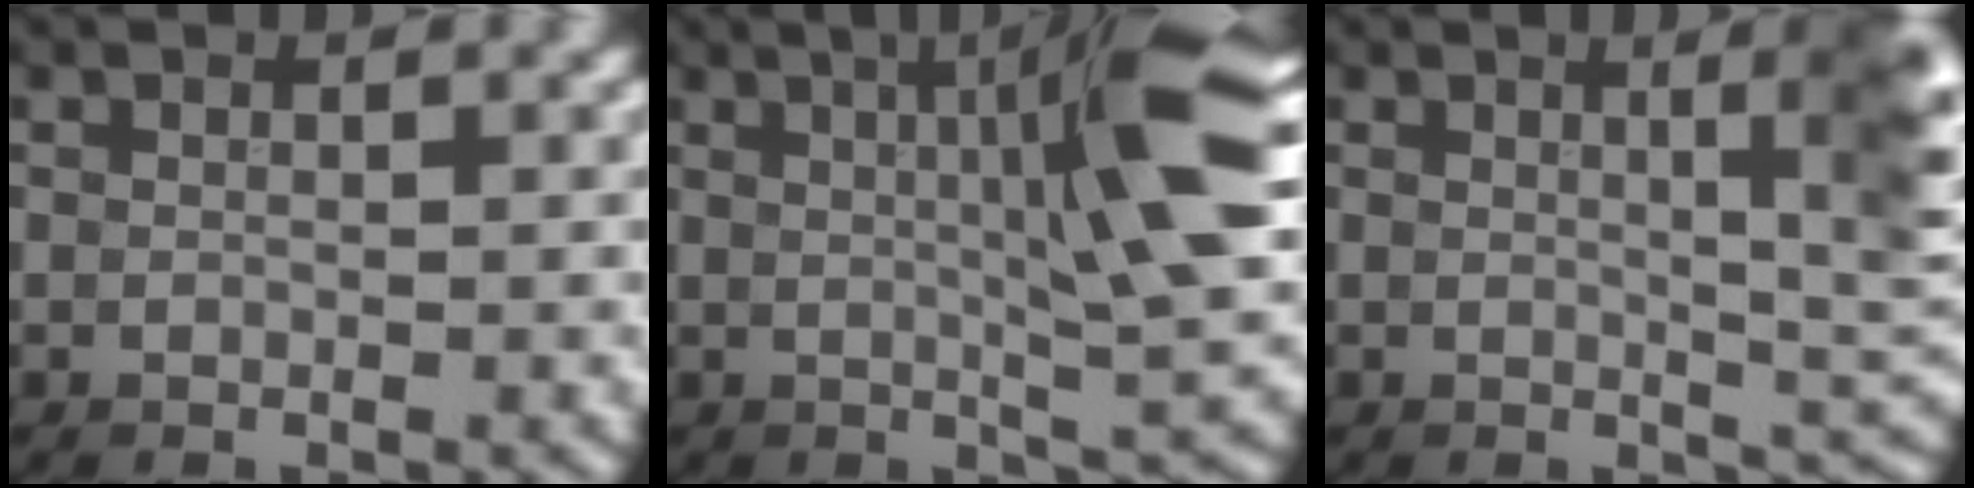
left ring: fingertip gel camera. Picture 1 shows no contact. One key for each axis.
{"total": 10.6, "fx": 2.0, "fy": 1.6, "fz": 10.3, "tx": -0.127, "ty": 0.011, "tz": 0.027}
{"total": 7.7, "fx": 1.8, "fy": 1.9, "fz": 7.2, "tx": -0.072, "ty": 0.004, "tz": 0.028}